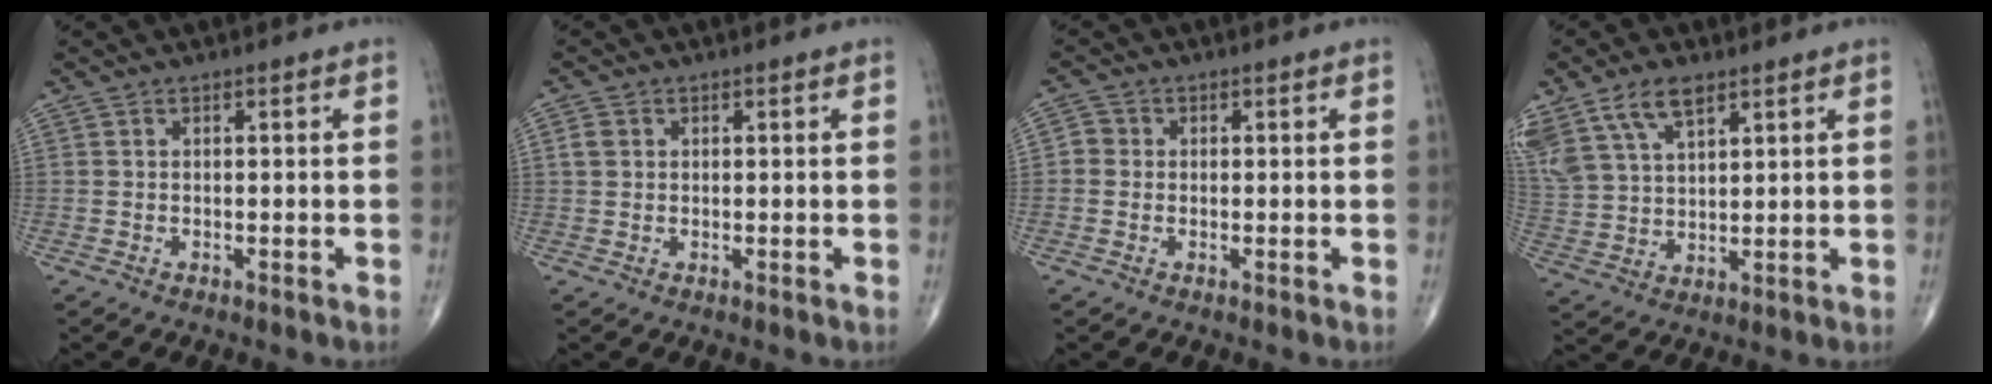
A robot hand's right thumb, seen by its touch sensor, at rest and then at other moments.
{"total": 1.9, "force": [0.5, 1.6, 0.9], "torque": [-0.017, 0.003, 0.010]}
{"total": 2.1, "force": [-0.2, 2.0, 0.7], "torque": [-0.001, 0.005, -0.010]}
{"total": 13.1, "force": [7.8, 6.8, 8.0], "torque": [-0.166, -0.010, 0.157]}